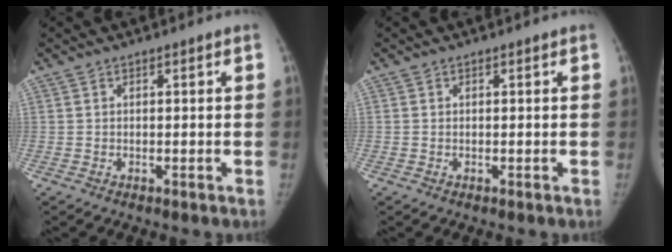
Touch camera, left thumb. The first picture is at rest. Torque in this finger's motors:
{"motor_torque": [0.01, 0.01, 0.01, 0.02, 0.01]}